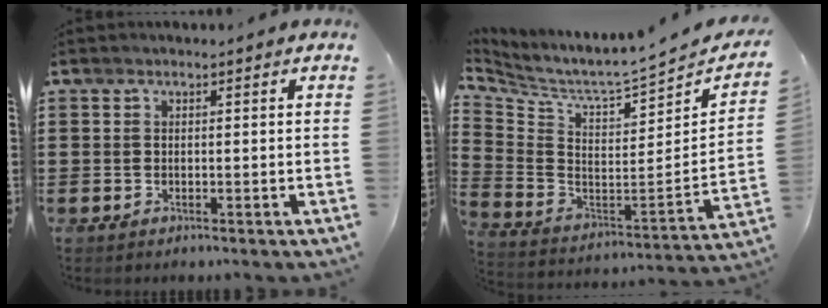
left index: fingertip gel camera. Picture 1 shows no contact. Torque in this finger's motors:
{"motor_torque": [0.27, 0.26, 0.10, 0.02]}